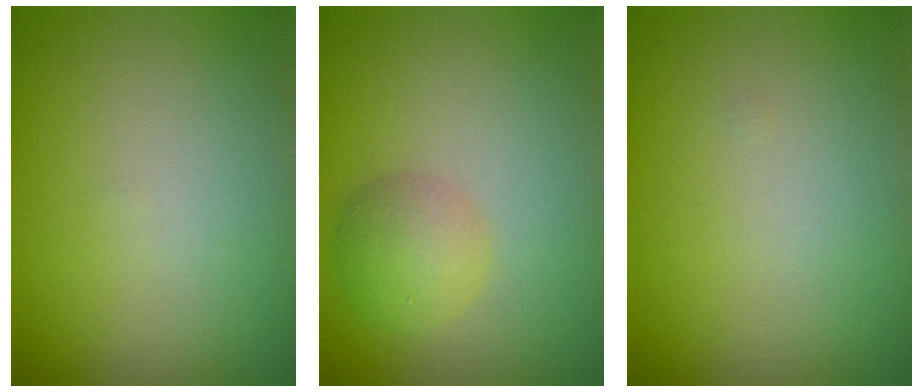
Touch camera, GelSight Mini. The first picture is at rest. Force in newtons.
{"total": 2.7, "press": 2.7, "slide": 0.1}
{"total": 0.0}